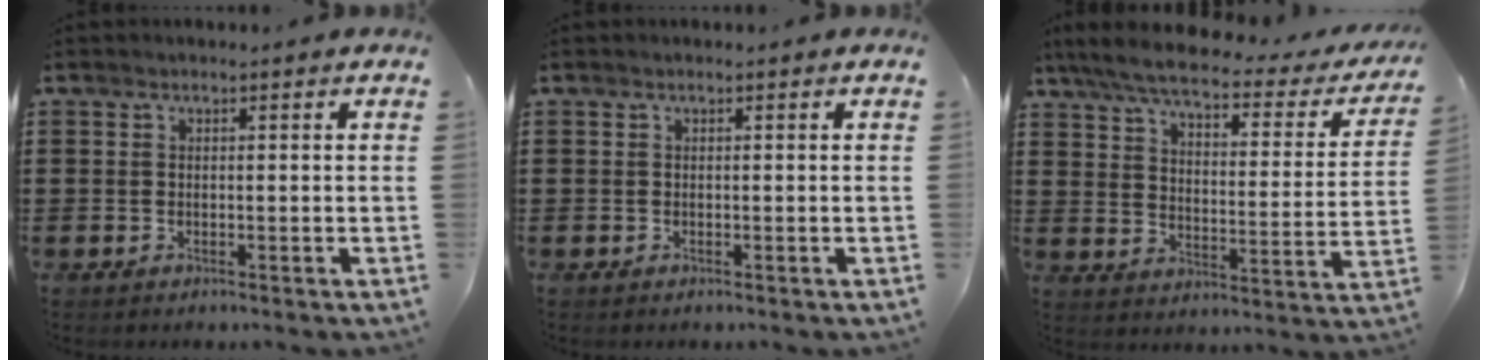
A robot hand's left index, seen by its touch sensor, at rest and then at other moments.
{"total": 0.0}
{"total": 5.9, "force": [4.8, 0.7, 3.3], "torque": [-0.086, -0.028, 0.079]}